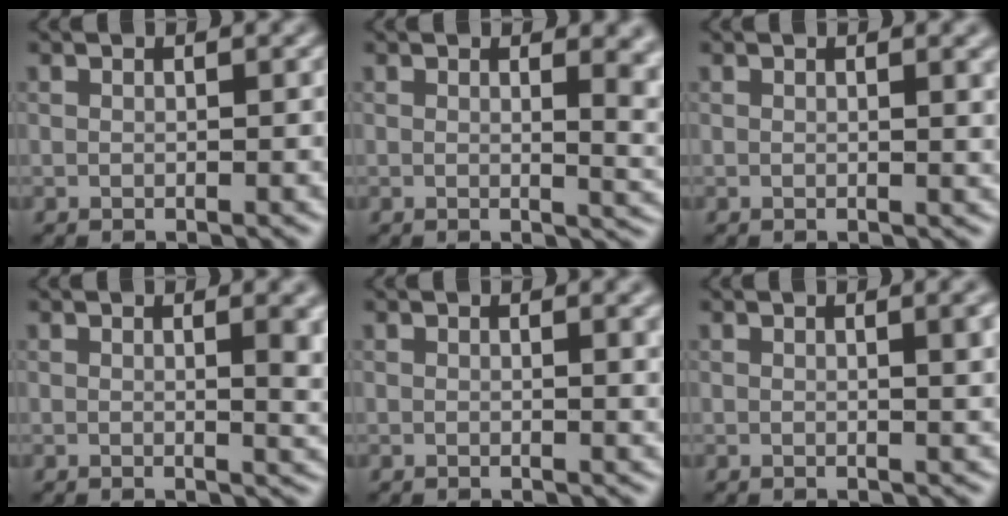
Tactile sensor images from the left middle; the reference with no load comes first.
{"total": 5.1, "force": [1.5, 2.4, 4.3], "torque": [-0.022, -0.005, 0.024]}
{"total": 1.9, "force": [0.7, 0.6, 1.7], "torque": [-0.012, 0.003, 0.006]}
{"total": 3.7, "force": [0.7, 1.2, 3.5], "torque": [-0.033, 0.002, 0.008]}
{"total": 2.0, "force": [0.6, 0.6, 1.8], "torque": [-0.014, 0.003, 0.005]}
{"total": 3.7, "force": [1.0, 1.2, 3.4], "torque": [-0.032, 0.008, 0.010]}